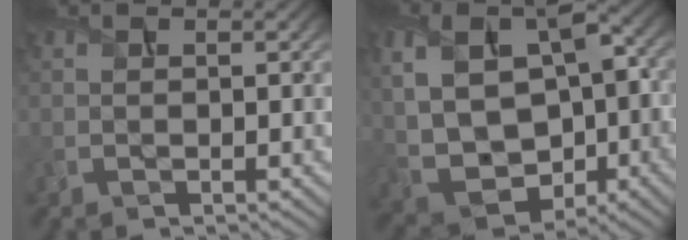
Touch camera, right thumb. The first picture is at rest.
{"total": 13.8, "force": [0.4, 9.0, 10.5], "torque": [-0.219, -0.009, 0.017]}